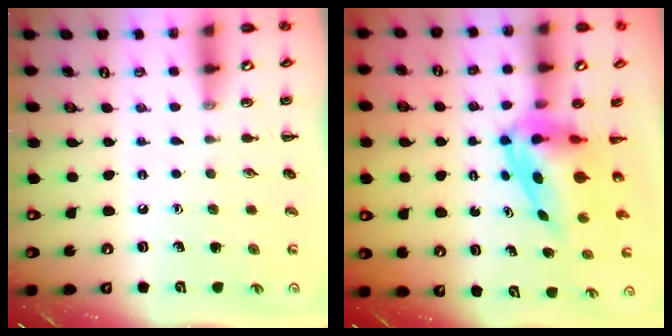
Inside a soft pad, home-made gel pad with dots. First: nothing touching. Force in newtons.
{"total": 5.9, "press": 5.5, "slide": 1.9}